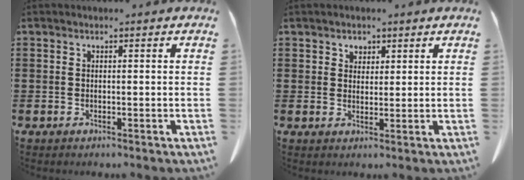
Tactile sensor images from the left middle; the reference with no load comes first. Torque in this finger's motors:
{"motor_torque": [0.29, 0.20, 0.00, 0.01]}